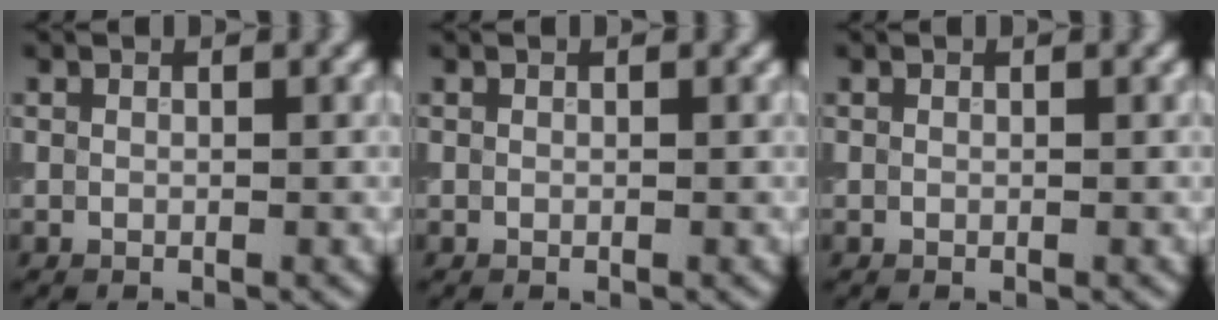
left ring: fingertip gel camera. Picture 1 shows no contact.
{"total": 0.0}
{"total": 0.0}